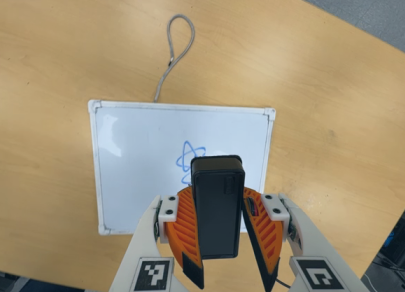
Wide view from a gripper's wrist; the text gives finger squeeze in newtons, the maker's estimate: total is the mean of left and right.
{"total": 7.7, "left": 8.3, "right": 7.2}